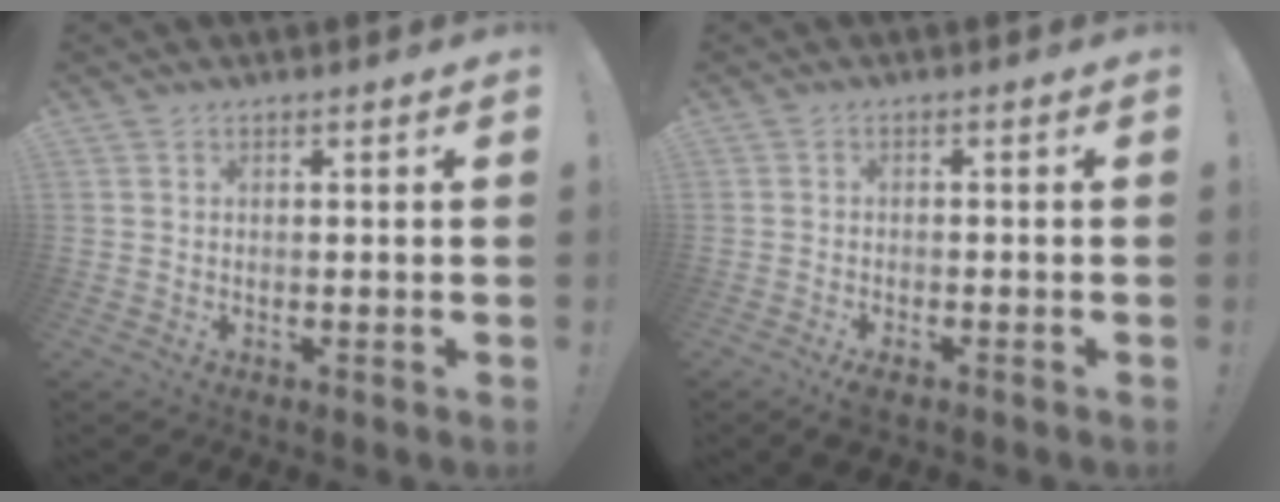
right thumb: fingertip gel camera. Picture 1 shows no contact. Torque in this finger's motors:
{"motor_torque": [0.71, 0.50, 0.39, -0.29, 0.13]}